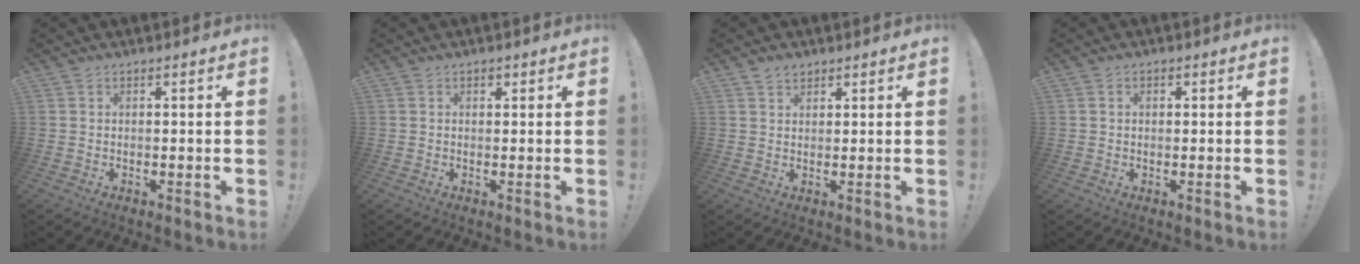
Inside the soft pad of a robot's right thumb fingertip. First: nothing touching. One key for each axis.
{"total": 1.3, "fx": 0.6, "fy": 1.0, "fz": 0.4, "tx": -0.002, "ty": 0.000, "tz": 0.009}
{"total": 2.6, "fx": 2.0, "fy": 1.6, "fz": 0.6, "tx": 0.001, "ty": -0.011, "tz": 0.034}
{"total": 1.0, "fx": 0.1, "fy": 0.9, "fz": 0.5, "tx": -0.001, "ty": 0.000, "tz": 0.000}